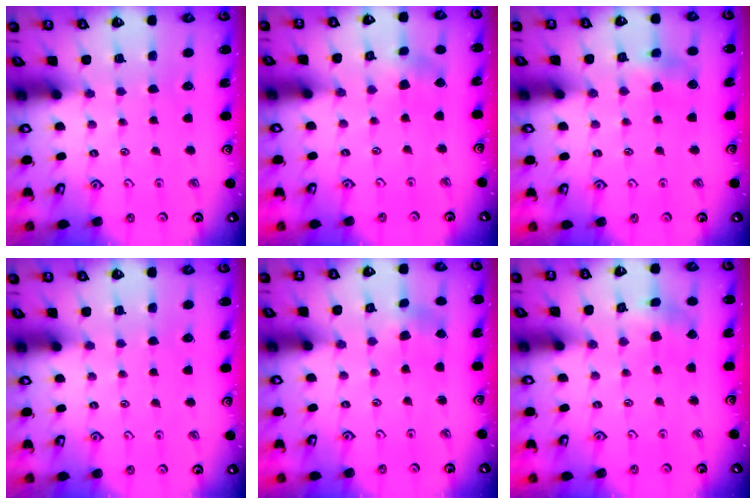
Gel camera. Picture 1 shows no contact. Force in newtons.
{"total": 2.8, "press": 2.8, "slide": 0.5}
{"total": 5.1, "press": 5.1, "slide": 0.5}
{"total": 0.0}
{"total": 2.8, "press": 2.8, "slide": 0.3}
{"total": 2.6, "press": 2.6, "slide": 0.1}